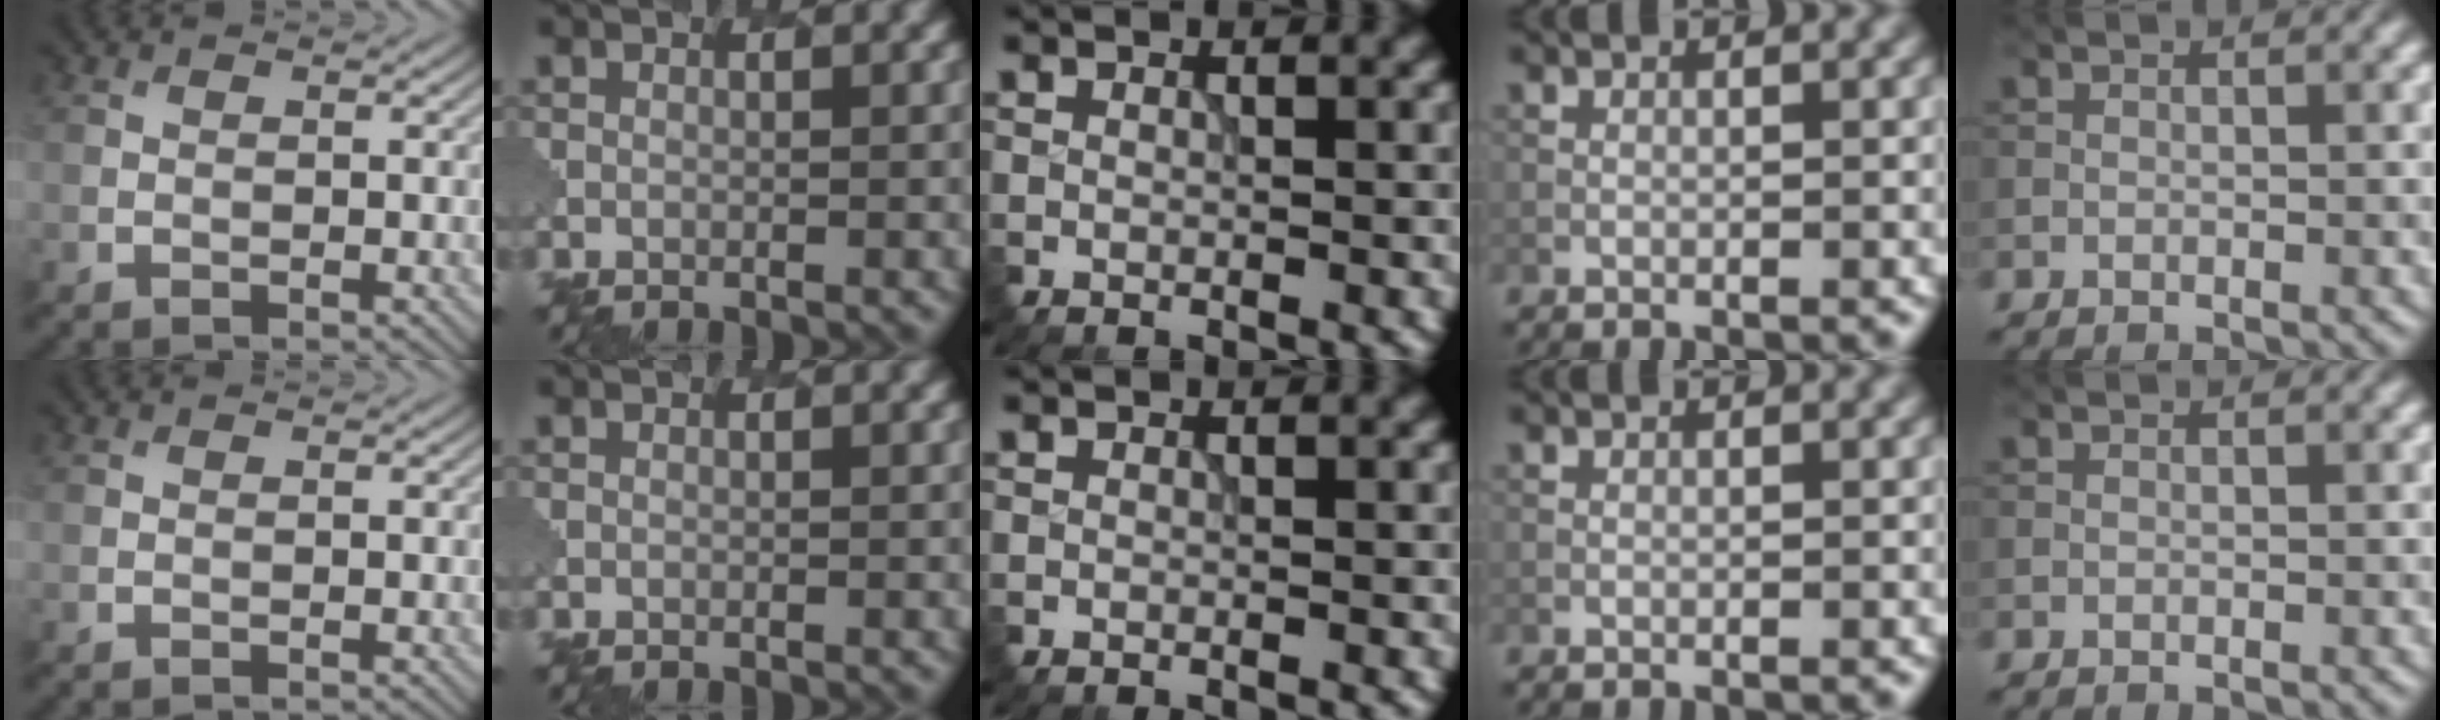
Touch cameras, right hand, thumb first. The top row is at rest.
{}